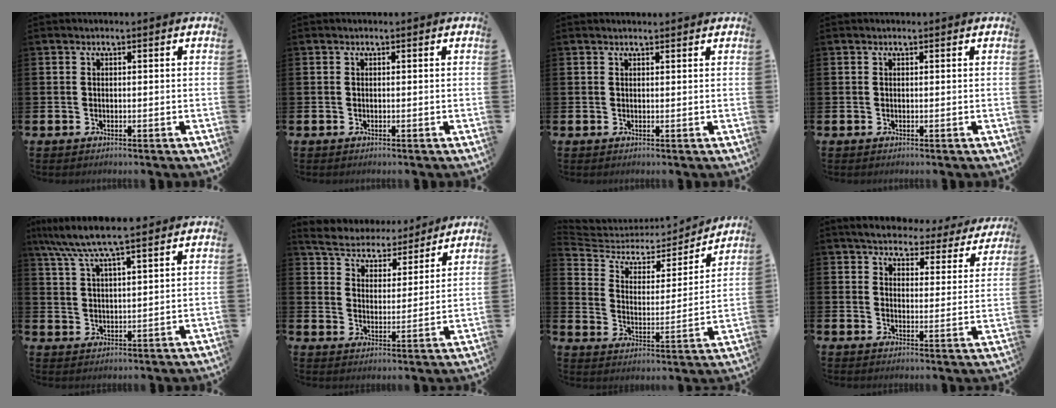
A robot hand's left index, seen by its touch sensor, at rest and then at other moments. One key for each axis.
{"total": 0.0}
{"total": 0.9, "fx": 0.9, "fy": 0.1, "fz": 0.1, "tx": 0.010, "ty": -0.004, "tz": 0.013}
{"total": 0.0}
{"total": 7.3, "fx": 6.4, "fy": 0.8, "fz": 3.4, "tx": -0.093, "ty": -0.021, "tz": 0.115}
{"total": 5.3, "fx": 5.0, "fy": 1.5, "fz": 0.1, "tx": -0.039, "ty": -0.043, "tz": 0.086}
{"total": 5.8, "fx": 4.5, "fy": 2.9, "fz": 2.1, "tx": -0.069, "ty": -0.033, "tz": 0.069}
{"total": 4.1, "fx": 3.9, "fy": 1.0, "fz": 0.7, "tx": -0.035, "ty": -0.031, "tz": 0.061}